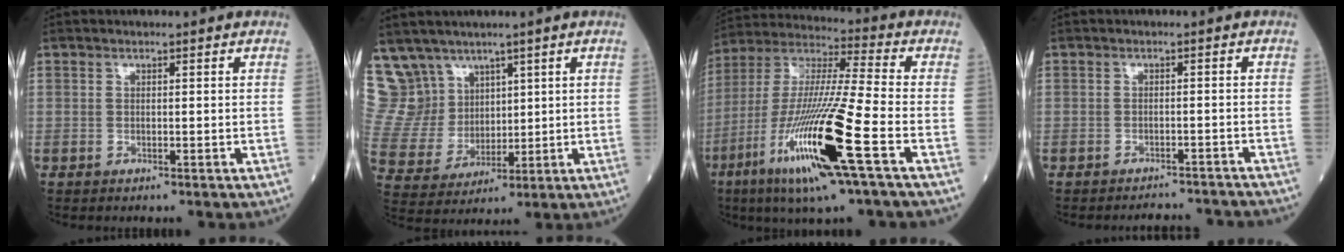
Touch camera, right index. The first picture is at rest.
{"total": 10.4, "force": [7.6, 7.1, 0.5], "torque": [-0.029, 0.034, 0.170]}
{"total": 20.1, "force": [-8.2, 0.4, 18.4], "torque": [-0.390, -0.036, -0.156]}
{"total": 6.9, "force": [-6.8, 0.9, 0.7], "torque": [-0.001, 0.004, -0.075]}